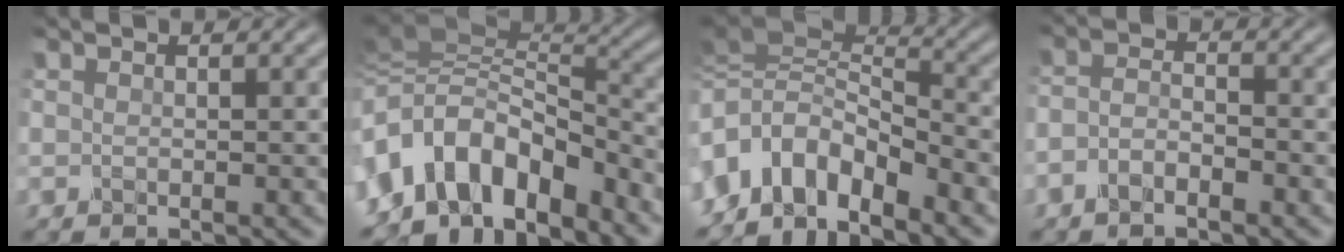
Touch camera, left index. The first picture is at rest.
{"total": 10.6, "force": [-4.7, 6.3, 7.2], "torque": [-0.119, 0.024, -0.089]}
{"total": 8.8, "force": [-4.0, 5.1, 6.0], "torque": [-0.102, 0.004, -0.083]}
{"total": 2.3, "force": [-1.4, 0.9, 1.6], "torque": [-0.036, 0.002, -0.033]}